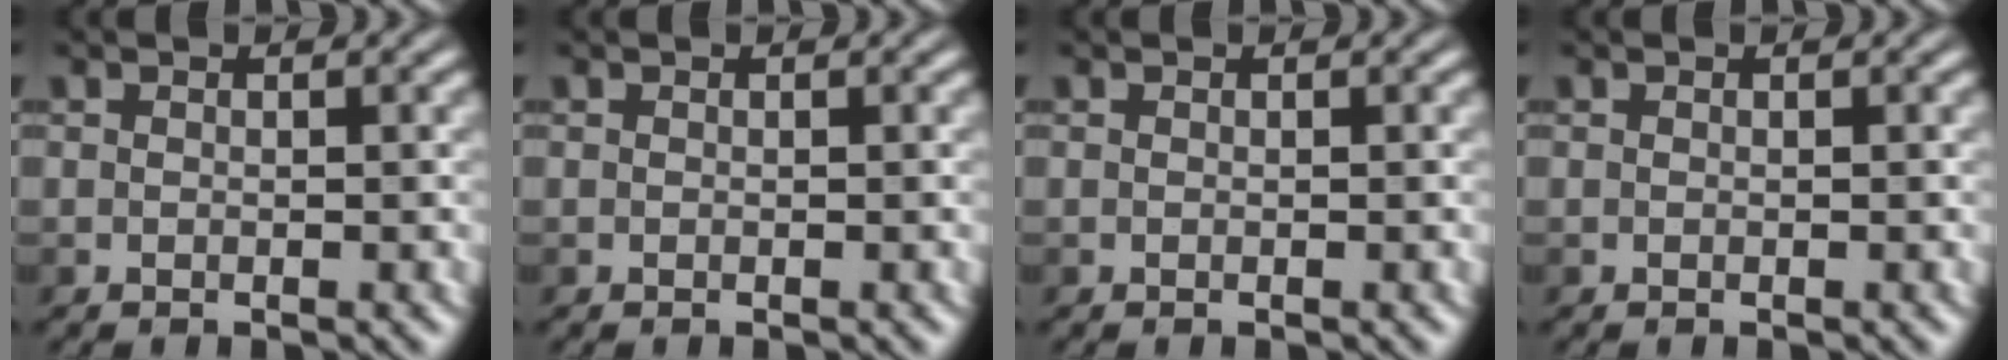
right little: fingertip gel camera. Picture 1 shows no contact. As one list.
[{"total": 0.0}, {"total": 0.0}, {"total": 0.0}]